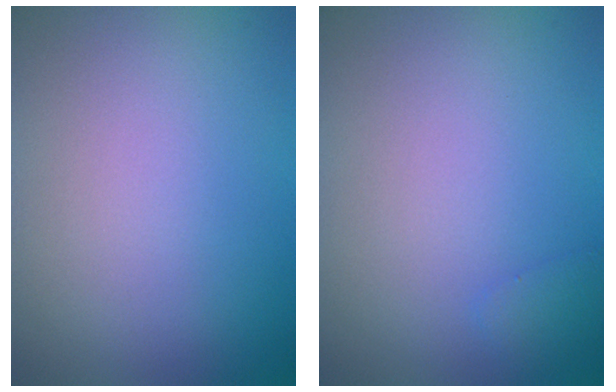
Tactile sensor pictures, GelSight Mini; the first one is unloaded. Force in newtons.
{"total": 0.8, "press": 0.8, "slide": 0.0}